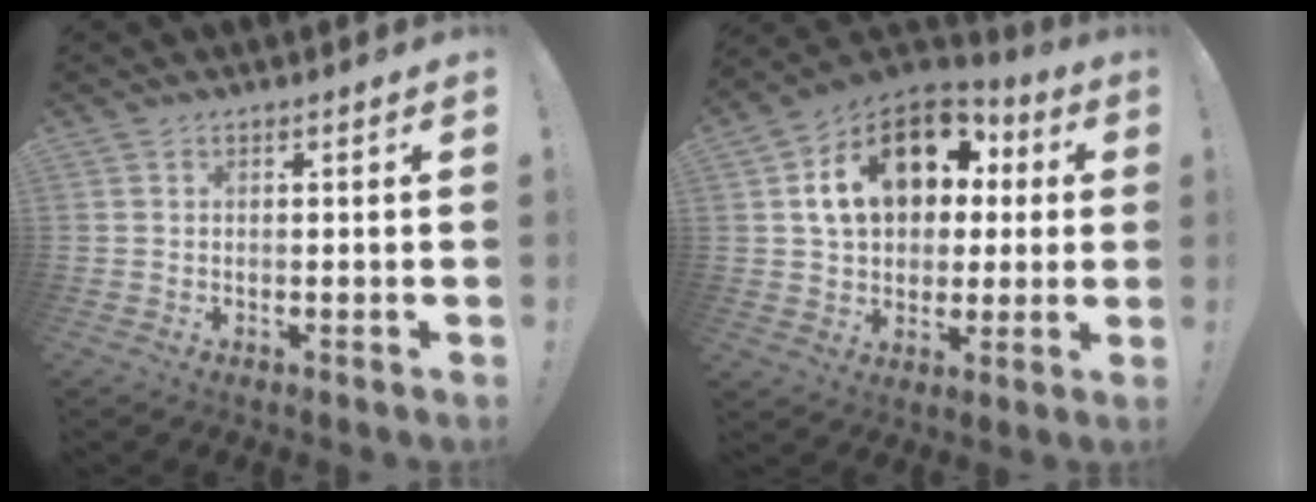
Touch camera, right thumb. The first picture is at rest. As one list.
[{"total": 19.3, "force": [6.2, 13.4, 12.4], "torque": [-0.190, -0.005, 0.123]}]